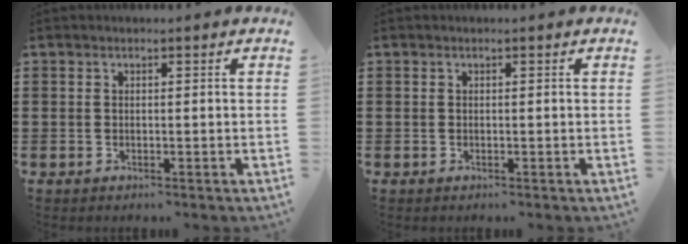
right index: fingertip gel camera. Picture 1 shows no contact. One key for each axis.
{"total": 0.0}